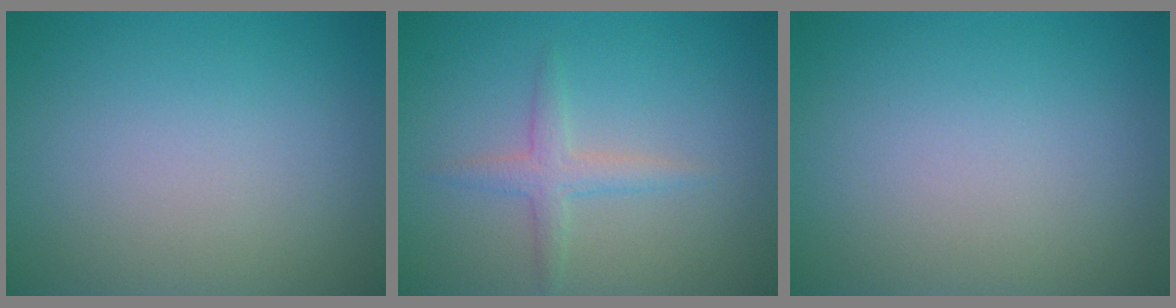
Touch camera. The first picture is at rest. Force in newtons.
{"total": 2.0, "press": 2.0, "slide": 0.2}
{"total": 0.0}